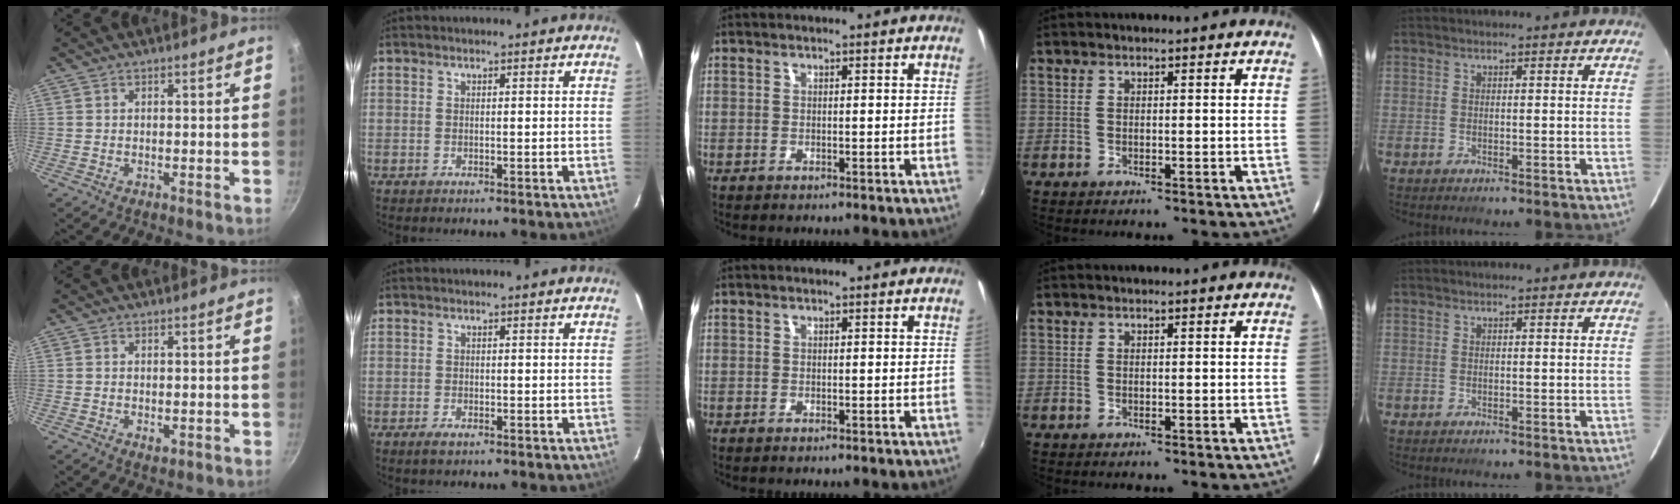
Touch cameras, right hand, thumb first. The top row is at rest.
{"thumb": {"total": 1.6, "force": [-0.2, 1.0, 1.2], "torque": [-0.018, -0.003, -0.002]}, "index": {"total": 1.8, "force": [-1.2, 0.8, 1.1], "torque": [-0.027, -0.004, -0.023]}}